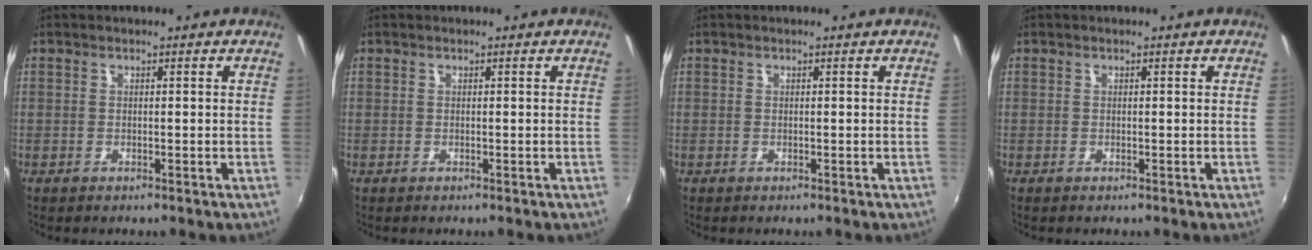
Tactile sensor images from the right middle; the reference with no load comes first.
{"total": 0.0}
{"total": 0.0}
{"total": 0.0}